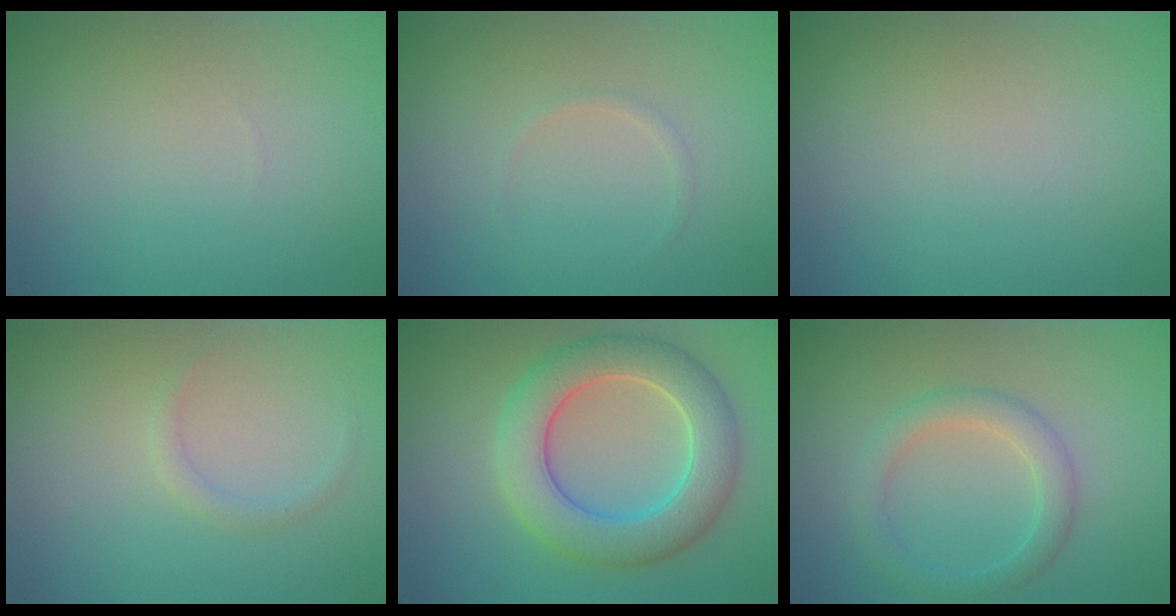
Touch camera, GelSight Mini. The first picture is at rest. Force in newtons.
{"total": 0.6, "press": 0.6, "slide": 0.0}
{"total": 0.0}
{"total": 1.1, "press": 1.1, "slide": 0.0}
{"total": 7.3, "press": 7.3, "slide": 0.3}
{"total": 2.8, "press": 2.8, "slide": 0.0}